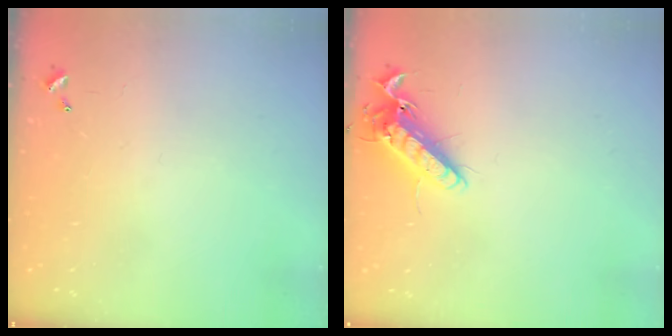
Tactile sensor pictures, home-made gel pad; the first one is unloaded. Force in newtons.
{"total": 12.8, "press": 12.7, "slide": 1.8}